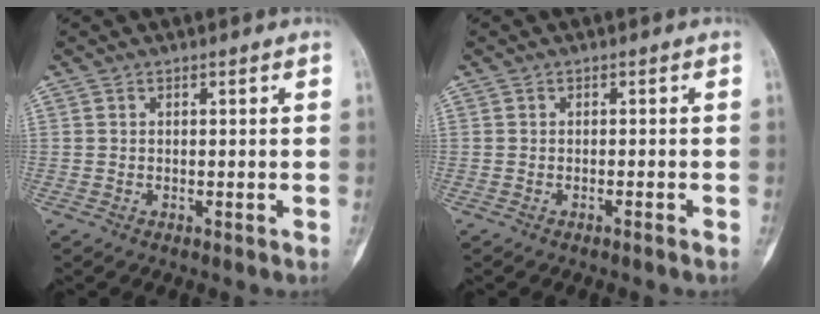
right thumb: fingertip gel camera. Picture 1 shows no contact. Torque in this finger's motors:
{"motor_torque": [-0.29, 0.04, -0.11, 0.11, 0.00]}